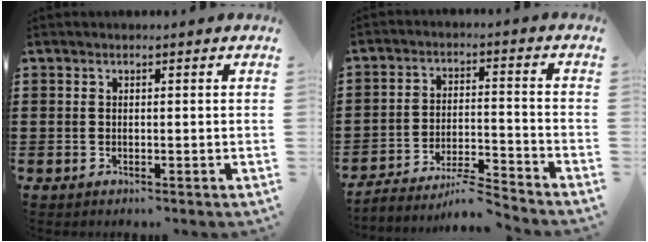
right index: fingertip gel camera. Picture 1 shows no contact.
{"total": 5.8, "force": [-5.4, 0.3, 2.1], "torque": [-0.042, -0.003, -0.107]}